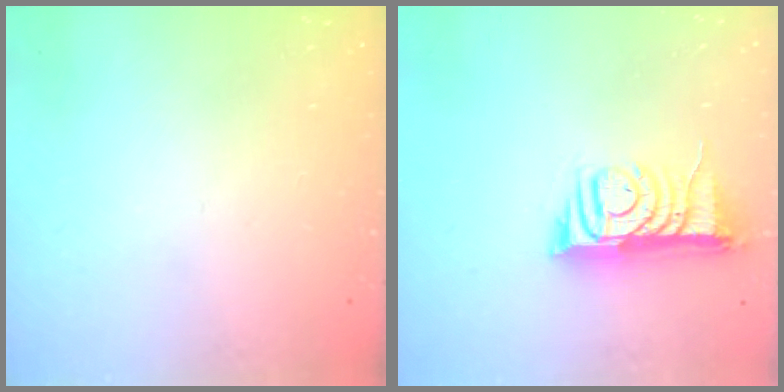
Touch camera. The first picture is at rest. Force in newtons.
{"total": 8.5, "press": 8.4, "slide": 0.4}